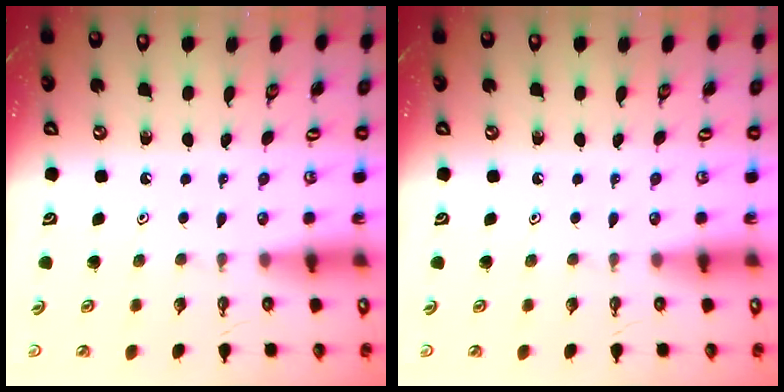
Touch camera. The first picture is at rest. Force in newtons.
{"total": 0.0}